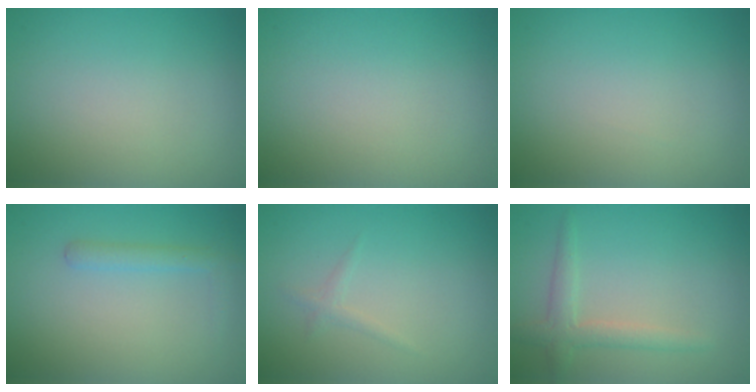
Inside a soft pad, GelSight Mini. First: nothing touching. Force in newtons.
{"total": 0.0}
{"total": 0.0}
{"total": 1.6, "press": 1.6, "slide": 0.1}
{"total": 0.8, "press": 0.8, "slide": 0.1}
{"total": 2.3, "press": 2.2, "slide": 0.1}